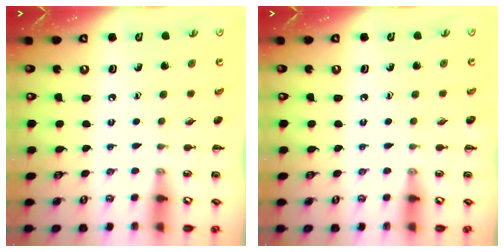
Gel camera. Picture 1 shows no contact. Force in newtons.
{"total": 0.0}